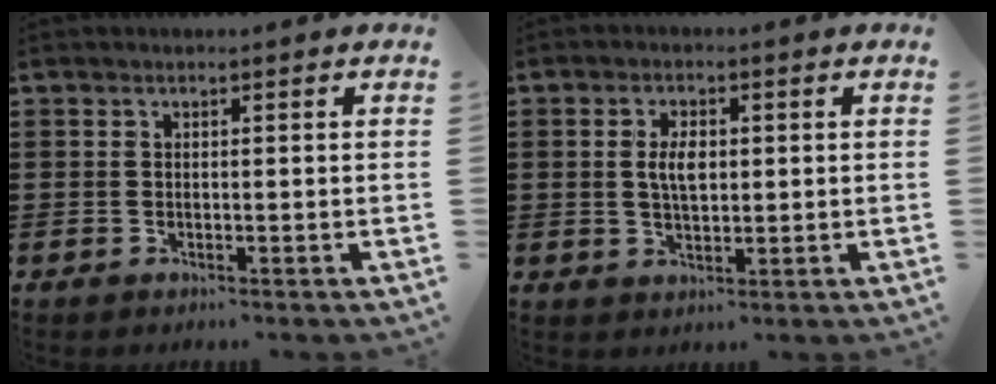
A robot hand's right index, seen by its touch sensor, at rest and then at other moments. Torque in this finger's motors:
{"motor_torque": [0.16, 0.12, 0.12, 0.12]}